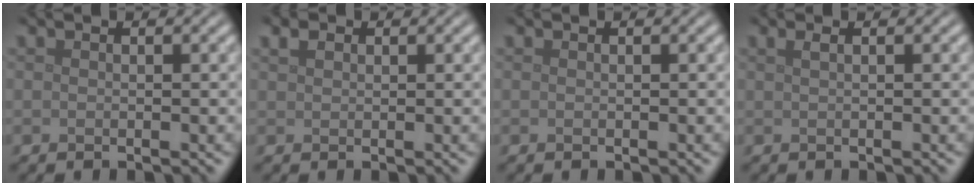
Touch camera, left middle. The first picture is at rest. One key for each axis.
{"total": 1.1, "fx": 0.6, "fy": 0.7, "fz": 0.5, "tx": -0.009, "ty": 0.004, "tz": 0.011}
{"total": 0.0}
{"total": 1.2, "fx": 0.6, "fy": 0.5, "fz": 1.0, "tx": -0.012, "ty": 0.000, "tz": 0.005}